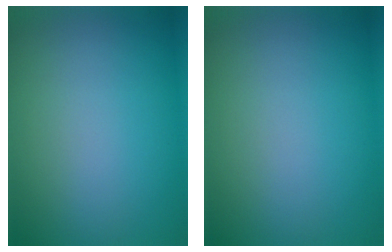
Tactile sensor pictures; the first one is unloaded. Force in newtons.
{"total": 0.0}